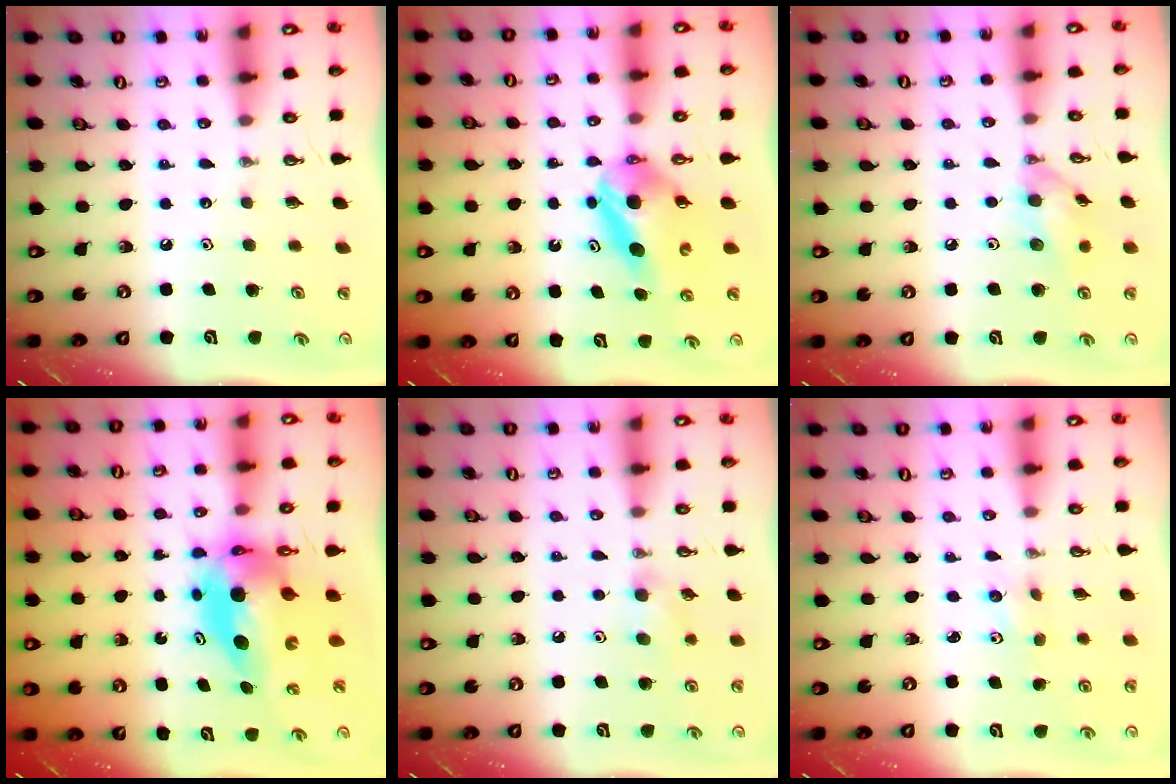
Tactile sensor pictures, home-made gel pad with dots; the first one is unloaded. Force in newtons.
{"total": 7.7, "press": 7.6, "slide": 0.6}
{"total": 10.3, "press": 10.3, "slide": 0.4}
{"total": 8.3, "press": 8.2, "slide": 0.9}
{"total": 7.2, "press": 7.0, "slide": 1.9}
{"total": 4.7, "press": 4.0, "slide": 2.4}